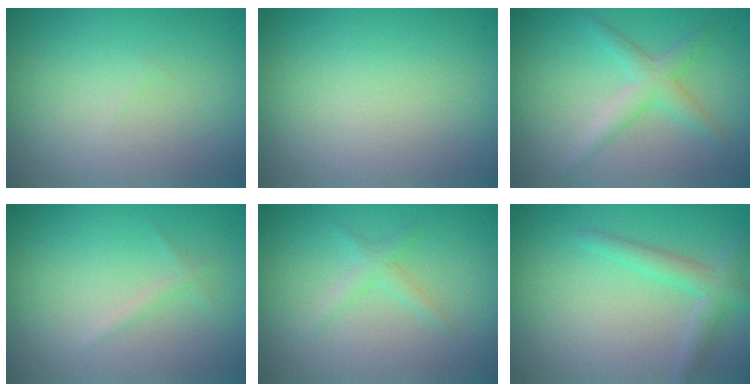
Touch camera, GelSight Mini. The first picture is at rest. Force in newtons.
{"total": 0.0}
{"total": 2.5, "press": 2.5, "slide": 0.1}
{"total": 0.8, "press": 0.8, "slide": 0.1}
{"total": 1.3, "press": 1.3, "slide": 0.0}
{"total": 2.3, "press": 2.3, "slide": 0.2}